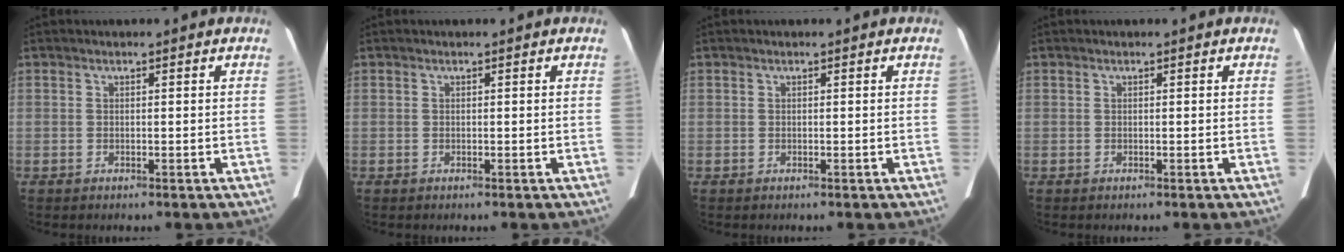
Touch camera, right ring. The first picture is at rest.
{"total": 0.0}
{"total": 0.0}
{"total": 0.0}